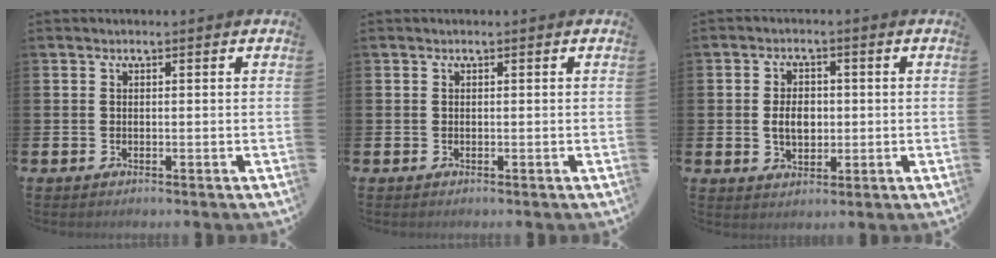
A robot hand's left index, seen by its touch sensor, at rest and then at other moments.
{"total": 0.0}
{"total": 4.1, "force": [0.0, 2.8, 2.9], "torque": [-0.037, 0.002, -0.007]}